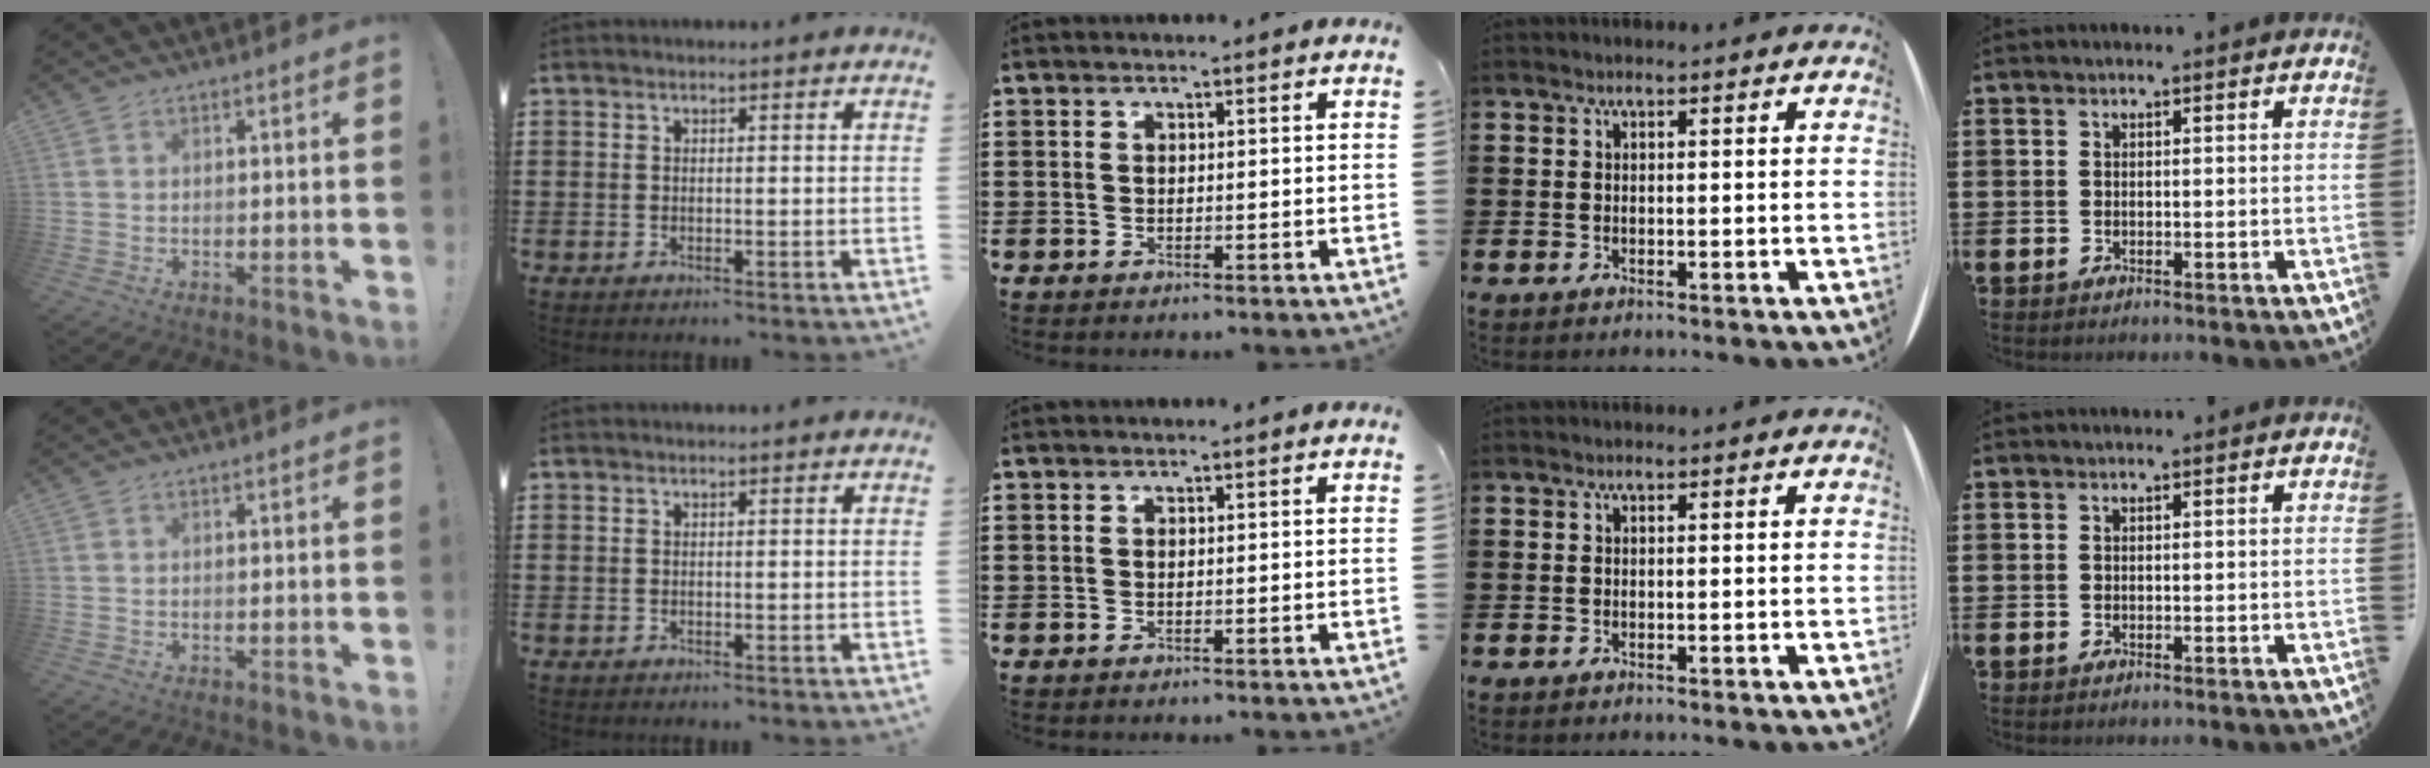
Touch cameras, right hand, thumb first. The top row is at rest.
{}